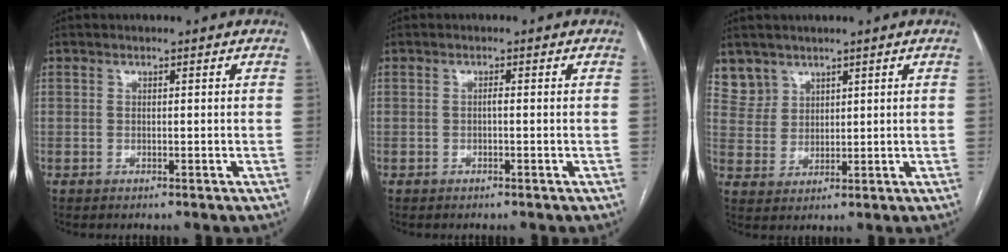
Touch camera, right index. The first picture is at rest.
{"total": 0.6, "force": [-0.1, 0.1, 0.5], "torque": [-0.010, 0.001, -0.002]}
{"total": 4.6, "force": [3.5, 2.9, -0.6], "torque": [0.019, 0.005, 0.078]}